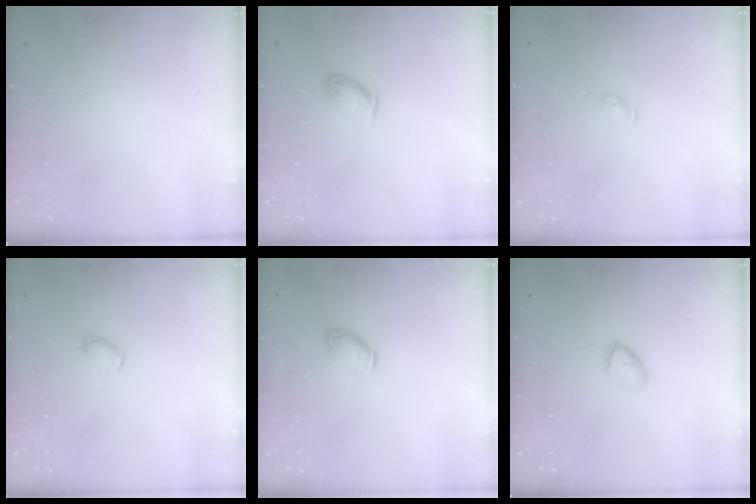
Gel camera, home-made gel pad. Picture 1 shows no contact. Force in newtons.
{"total": 6.2, "press": 6.1, "slide": 1.3}
{"total": 3.3, "press": 3.3, "slide": 0.5}
{"total": 2.5, "press": 2.5, "slide": 0.4}
{"total": 5.2, "press": 5.1, "slide": 1.0}
{"total": 3.7, "press": 3.6, "slide": 1.0}